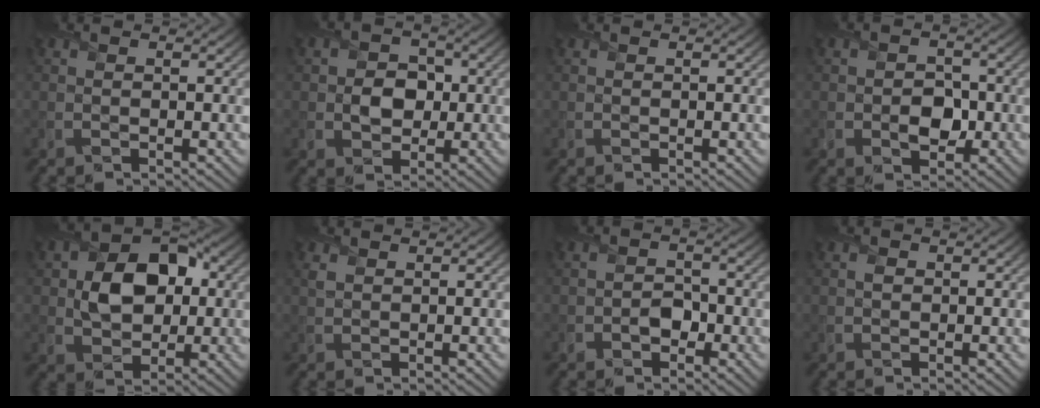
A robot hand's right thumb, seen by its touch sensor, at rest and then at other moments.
{"total": 4.2, "force": [-0.4, 3.6, 2.2], "torque": [-0.041, -0.006, -0.018]}
{"total": 0.0}
{"total": 3.5, "force": [-0.8, 2.7, 2.1], "torque": [-0.028, -0.002, -0.020]}
{"total": 9.1, "force": [0.8, 6.7, 6.2], "torque": [-0.113, 0.009, 0.010]}
{"total": 1.0, "force": [0.6, 0.6, 0.5], "torque": [-0.015, 0.003, 0.014]}
{"total": 2.4, "force": [-1.1, 1.8, 1.2], "torque": [-0.014, 0.001, -0.023]}
{"total": 0.5, "force": [-0.1, 0.5, 0.1], "torque": [-0.002, -0.003, -0.004]}